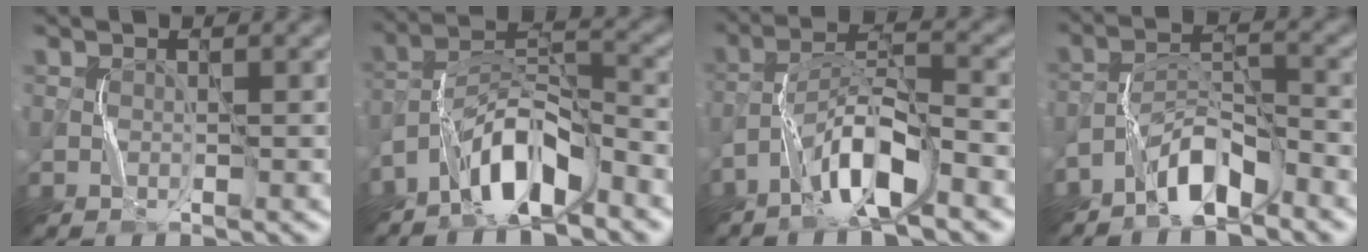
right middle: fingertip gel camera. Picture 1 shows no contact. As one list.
[{"total": 6.9, "force": [-5.0, 2.0, 4.4], "torque": [-0.081, 0.010, -0.095]}, {"total": 6.4, "force": [-4.1, 1.2, 4.8], "torque": [-0.090, 0.013, -0.078]}, {"total": 5.0, "force": [-3.8, 1.5, 2.9], "torque": [-0.050, 0.009, -0.075]}]